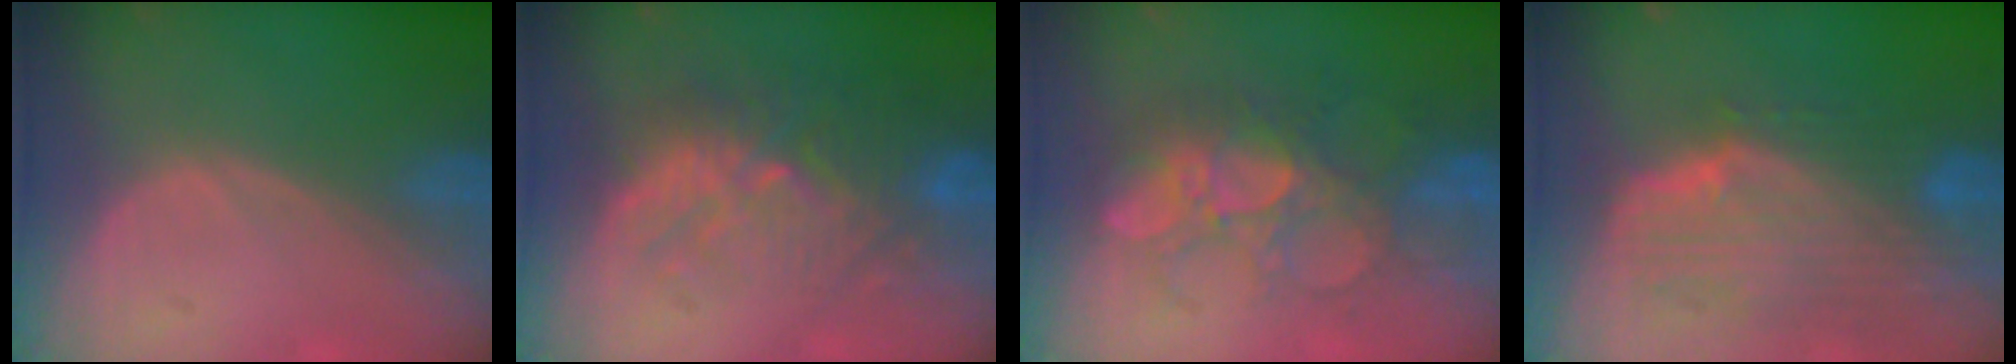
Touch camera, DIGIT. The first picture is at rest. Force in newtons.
{"total": 10.1, "press": 9.4, "slide": 3.7}
{"total": 9.0, "press": 8.8, "slide": 2.3}
{"total": 10.1, "press": 8.9, "slide": 4.6}